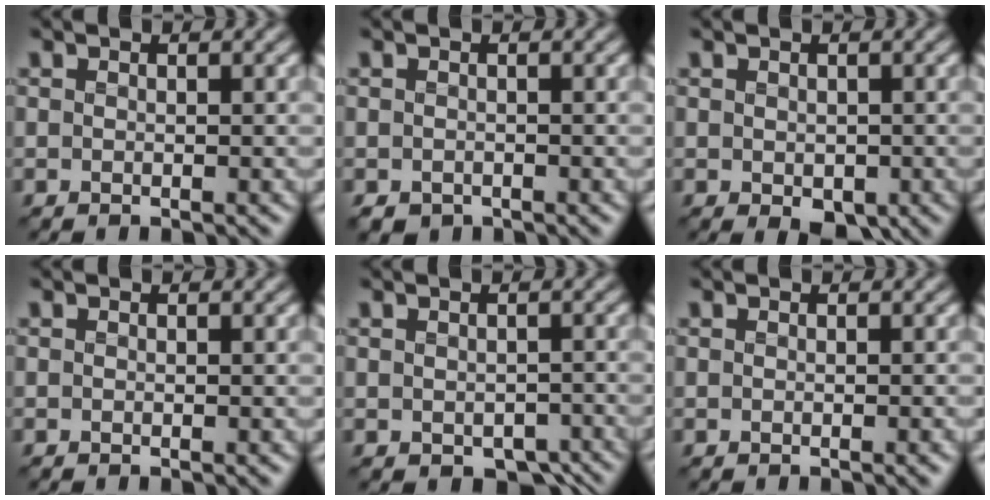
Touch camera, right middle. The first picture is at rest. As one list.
[{"total": 1.0, "force": [-0.8, 0.4, 0.2], "torque": [-0.006, -0.009, -0.014]}, {"total": 2.1, "force": [-0.7, 1.2, 1.5], "torque": [-0.022, -0.010, -0.005]}, {"total": 0.0}, {"total": 3.4, "force": [-2.0, 2.0, 2.0], "torque": [-0.022, -0.020, -0.017]}, {"total": 1.0, "force": [-0.2, 0.4, 0.9], "torque": [-0.004, 0.003, -0.006]}]